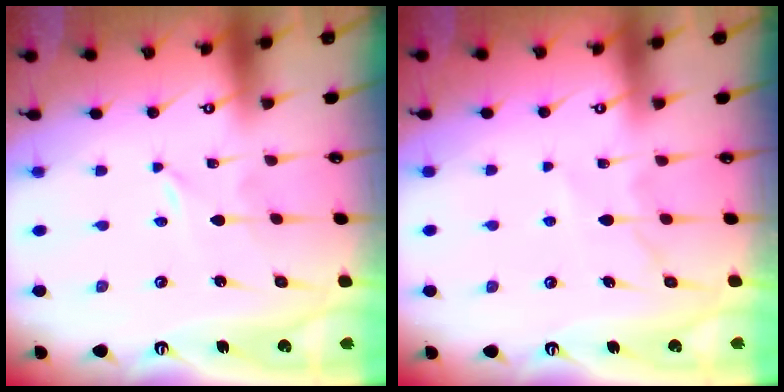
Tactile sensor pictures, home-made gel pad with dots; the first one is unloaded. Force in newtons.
{"total": 6.6, "press": 6.5, "slide": 0.9}